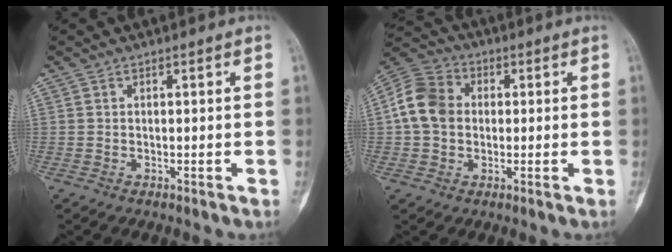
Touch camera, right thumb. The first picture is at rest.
{"total": 9.9, "force": [0.4, 8.0, 5.8], "torque": [-0.101, 0.023, -0.004]}